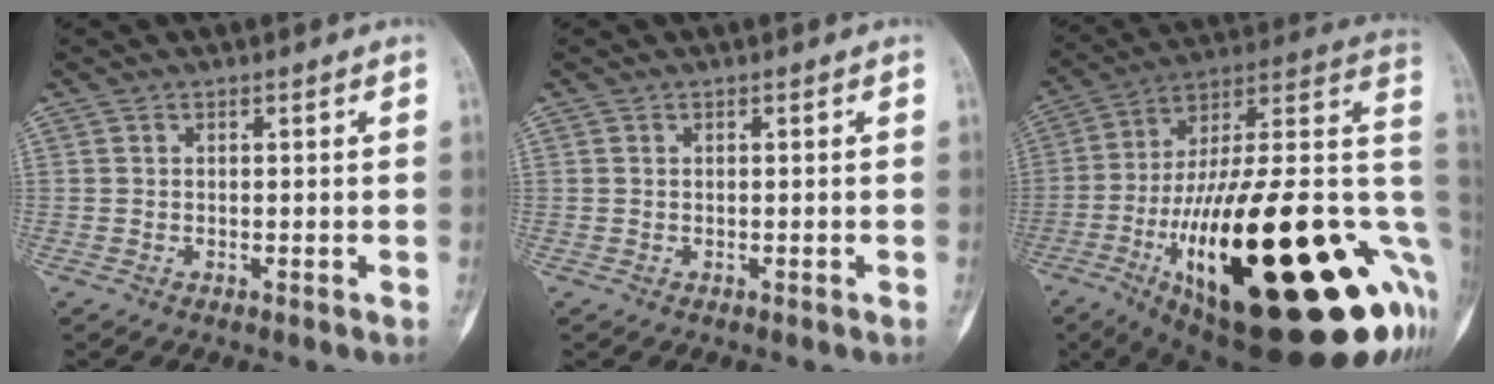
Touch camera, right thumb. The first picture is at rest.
{"total": 0.0}
{"total": 45.9, "force": [-10.5, 15.2, 42.0], "torque": [-0.541, 0.047, -0.162]}